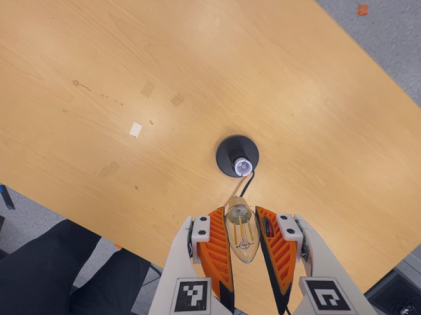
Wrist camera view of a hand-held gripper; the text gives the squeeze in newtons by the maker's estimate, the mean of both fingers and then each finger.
{"total": 10.3, "left": 9.7, "right": 10.8}